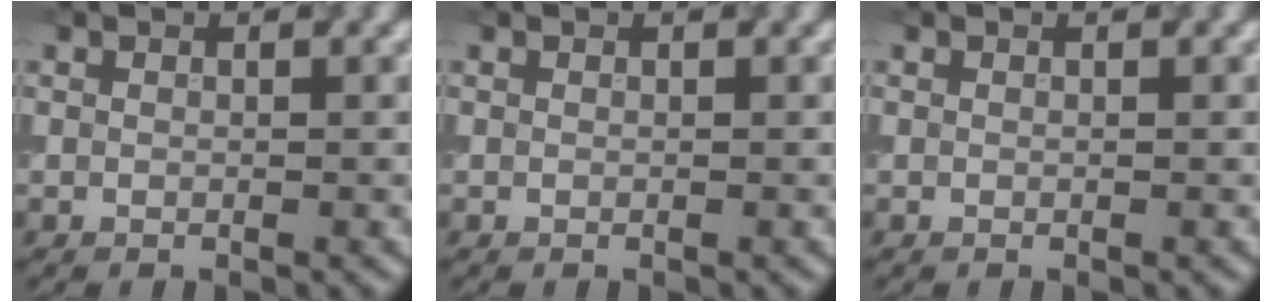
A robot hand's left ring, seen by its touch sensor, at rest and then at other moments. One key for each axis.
{"total": 0.0}
{"total": 0.0}